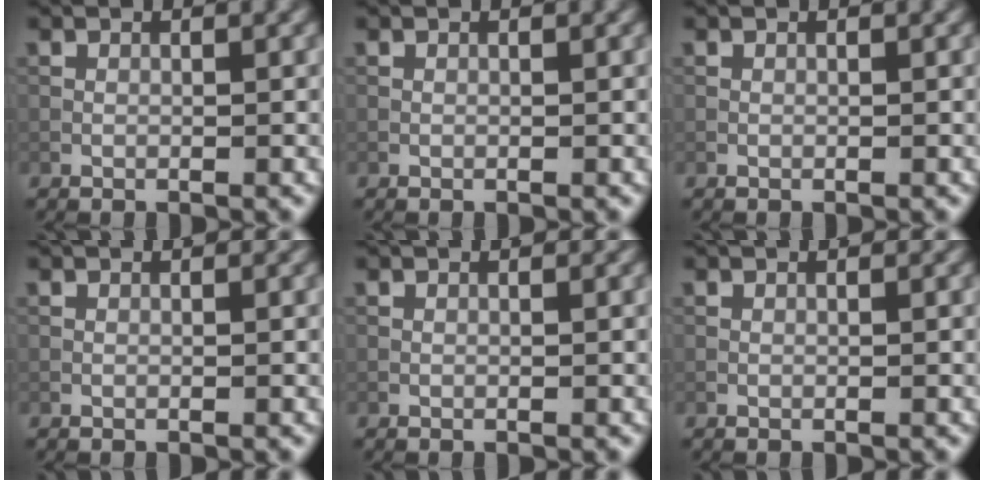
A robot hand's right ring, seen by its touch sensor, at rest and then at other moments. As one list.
[{"total": 0.0}, {"total": 0.0}, {"total": 0.0}, {"total": 0.0}, {"total": 0.0}]